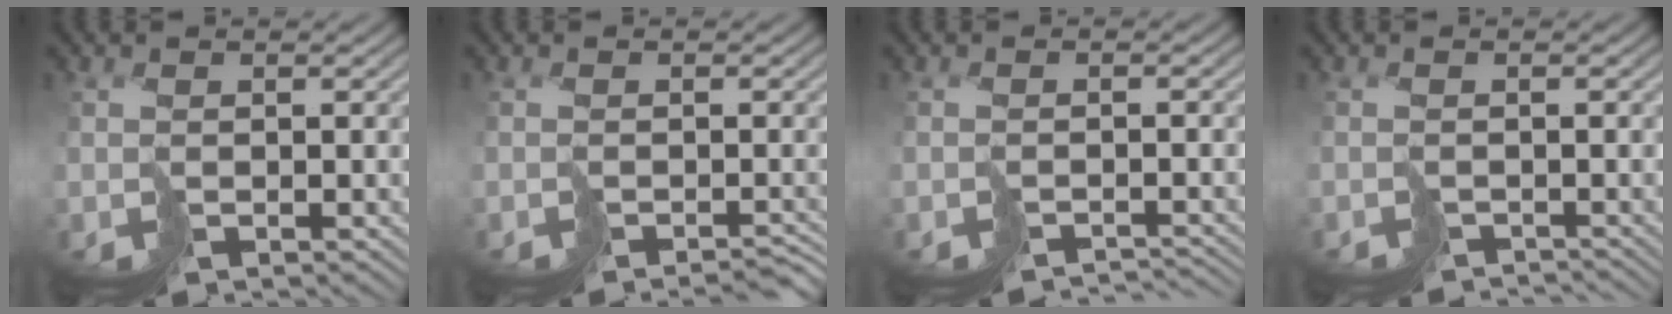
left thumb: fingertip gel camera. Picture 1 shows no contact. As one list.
[{"total": 2.8, "force": [-2.7, 0.2, 1.0], "torque": [-0.011, -0.004, -0.039]}, {"total": 2.7, "force": [-2.7, 0.0, 0.4], "torque": [-0.004, -0.008, -0.041]}, {"total": 2.5, "force": [-2.5, 0.0, 0.1], "torque": [0.002, -0.010, -0.045]}]